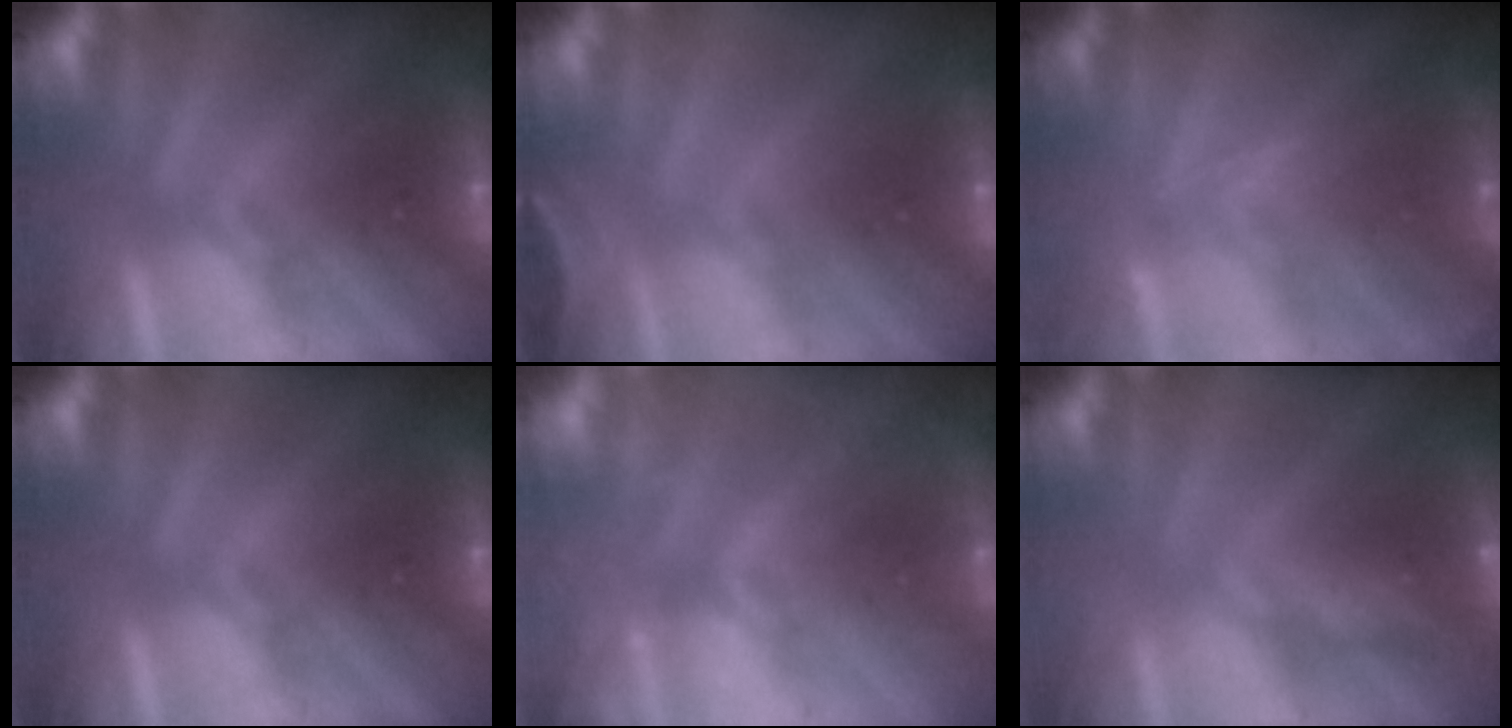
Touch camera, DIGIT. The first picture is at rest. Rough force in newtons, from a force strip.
{"total": 2.5}
{"total": 1.7}
{"total": 0.0}
{"total": 2.2}
{"total": 8.7}